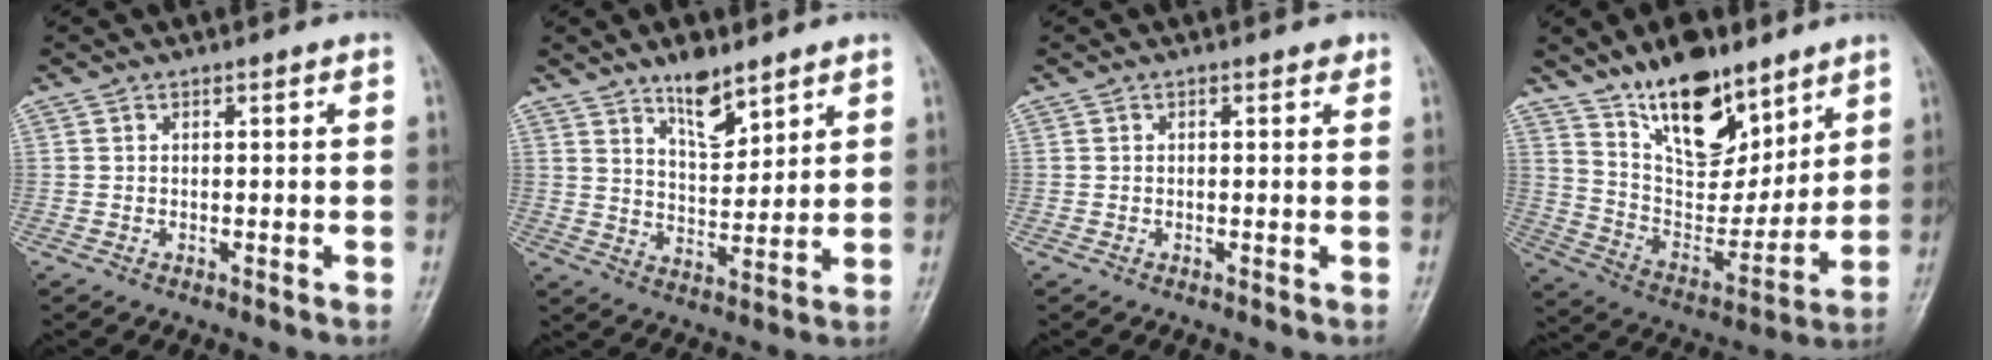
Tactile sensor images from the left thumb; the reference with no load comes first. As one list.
[{"total": 8.4, "force": [6.0, 3.4, 4.8], "torque": [-0.055, -0.047, 0.105]}, {"total": 0.9, "force": [0.6, 0.5, 0.4], "torque": [0.002, -0.002, 0.002]}, {"total": 19.1, "force": [12.8, 9.3, 10.7], "torque": [-0.115, -0.077, 0.229]}]